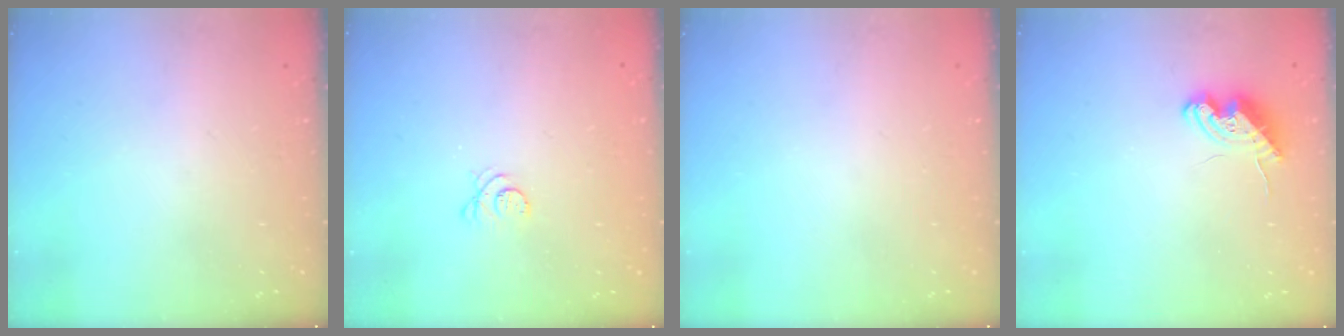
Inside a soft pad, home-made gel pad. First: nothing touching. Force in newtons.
{"total": 3.3, "press": 3.3, "slide": 0.5}
{"total": 0.0}
{"total": 8.3, "press": 8.2, "slide": 1.2}